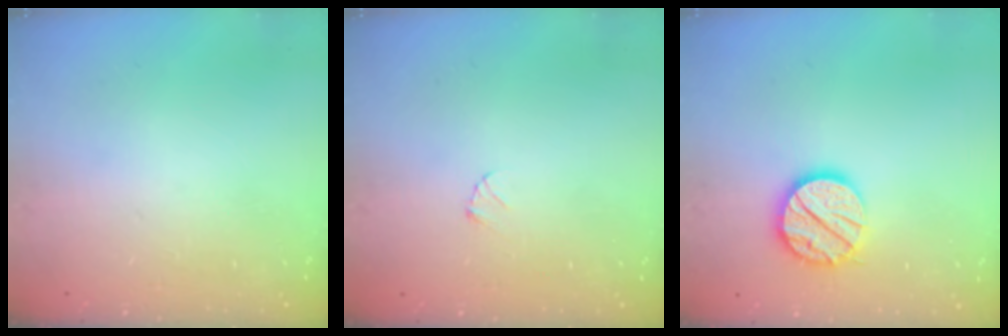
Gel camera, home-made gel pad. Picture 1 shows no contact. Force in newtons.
{"total": 2.7, "press": 2.7, "slide": 0.3}
{"total": 14.1, "press": 14.1, "slide": 1.1}